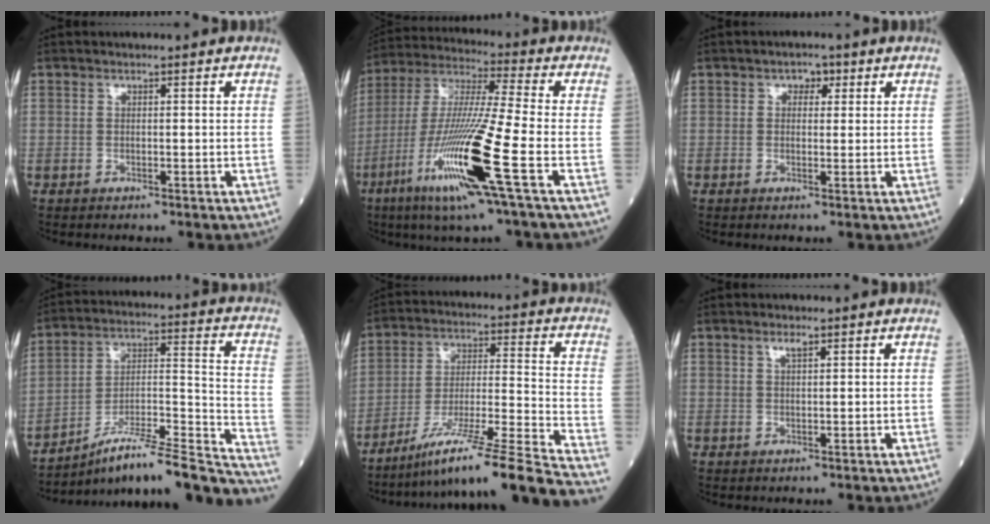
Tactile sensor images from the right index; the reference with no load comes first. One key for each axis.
{"total": 18.0, "fx": -7.0, "fy": -0.8, "fz": 16.6, "tx": -0.352, "ty": -0.031, "tz": -0.141}
{"total": 2.1, "fx": 0.9, "fy": 1.5, "fz": 1.3, "tx": -0.013, "ty": 0.007, "tz": 0.009}
{"total": 23.2, "fx": -20.6, "fy": 1.0, "fz": 10.7, "tx": -0.120, "ty": 0.017, "tz": -0.318}
{"total": 21.5, "fx": -18.0, "fy": -2.1, "fz": 11.6, "tx": -0.152, "ty": -0.005, "tz": -0.292}
{"total": 1.3, "fx": 0.9, "fy": 0.2, "fz": 0.9, "tx": -0.020, "ty": 0.001, "tz": 0.017}